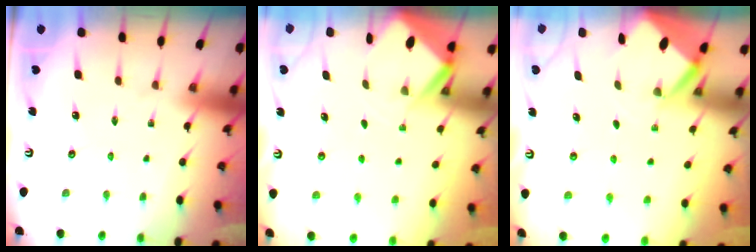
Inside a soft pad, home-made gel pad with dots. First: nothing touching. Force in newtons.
{"total": 5.1, "press": 5.1, "slide": 0.0}
{"total": 2.7, "press": 2.7, "slide": 0.2}